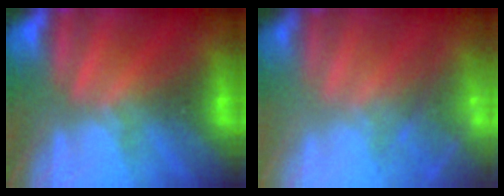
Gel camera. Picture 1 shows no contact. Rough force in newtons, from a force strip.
{"total": 7.4}